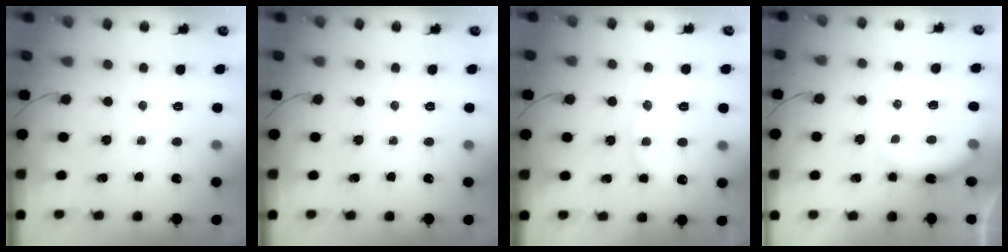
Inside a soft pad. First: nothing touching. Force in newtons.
{"total": 0.0}
{"total": 11.2, "press": 11.2, "slide": 0.7}
{"total": 7.9, "press": 7.8, "slide": 1.0}